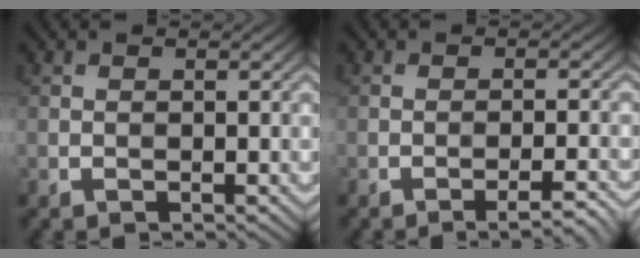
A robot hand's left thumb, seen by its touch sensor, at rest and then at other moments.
{"total": 3.2, "force": [-2.2, 0.3, 2.3], "torque": [-0.034, 0.011, -0.039]}